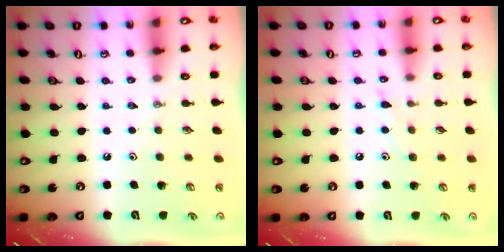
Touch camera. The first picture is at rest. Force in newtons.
{"total": 6.9, "press": 6.9, "slide": 0.5}